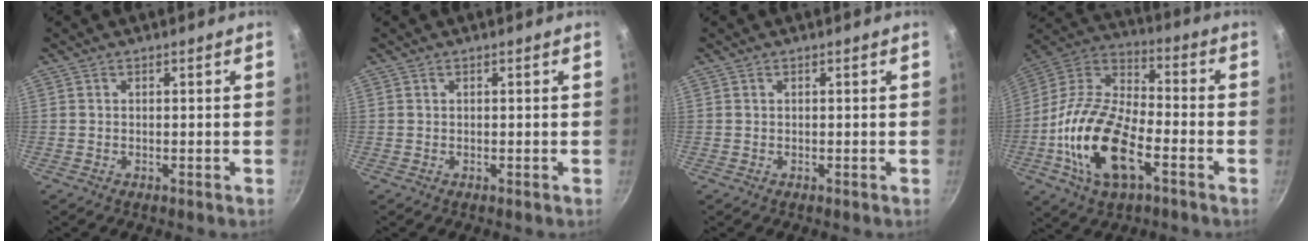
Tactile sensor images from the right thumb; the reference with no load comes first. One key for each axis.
{"total": 0.0}
{"total": 0.0}
{"total": 20.8, "fx": -7.0, "fy": 10.2, "fz": 16.6, "tx": -0.307, "ty": 0.033, "tz": -0.149}